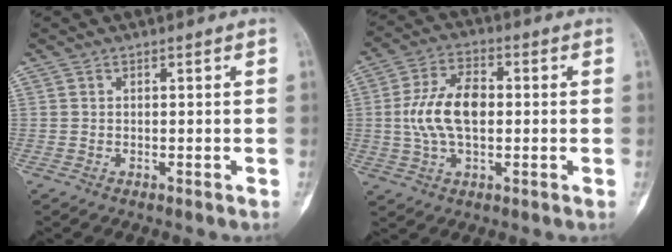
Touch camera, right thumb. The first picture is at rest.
{"total": 11.4, "force": [0.0, 6.3, 9.5], "torque": [-0.184, 0.017, 0.000]}